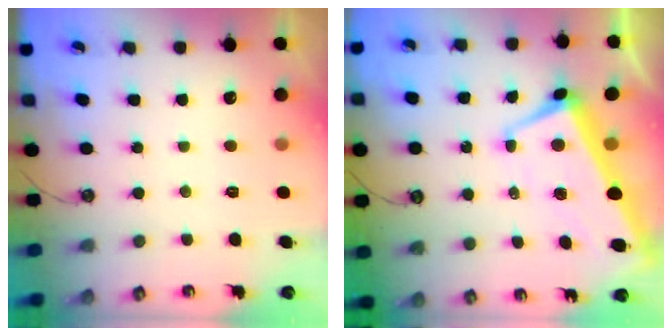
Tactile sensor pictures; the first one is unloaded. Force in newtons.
{"total": 1.8, "press": 1.1, "slide": 1.3}